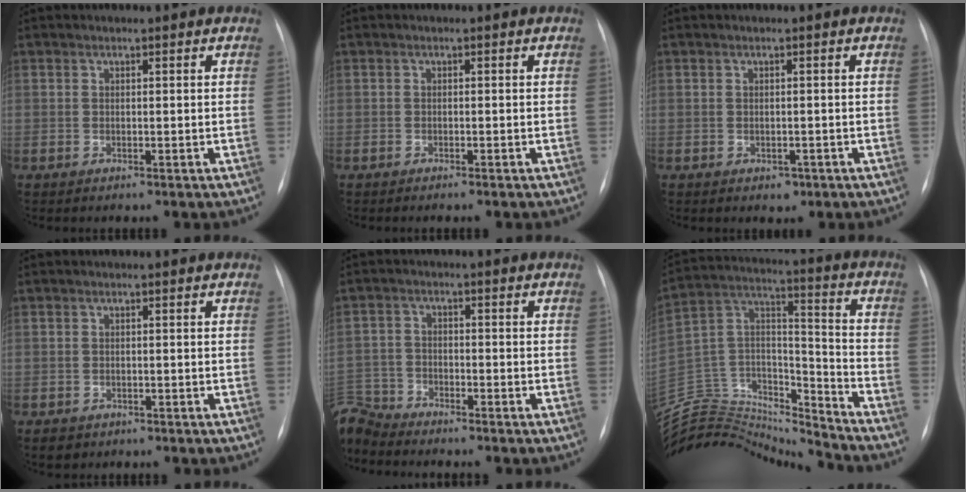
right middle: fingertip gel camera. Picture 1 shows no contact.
{"total": 1.1, "force": [-0.9, 0.0, 0.7], "torque": [-0.012, -0.002, -0.011]}
{"total": 1.5, "force": [-0.8, 1.2, 0.6], "torque": [-0.007, 0.002, -0.005]}
{"total": 2.0, "force": [-1.3, 1.4, 0.4], "torque": [-0.007, 0.001, -0.014]}
{"total": 7.1, "force": [-7.0, 1.0, 0.2], "torque": [-0.011, -0.003, -0.140]}
{"total": 23.7, "force": [-22.8, 4.0, 4.9], "torque": [-0.125, 0.039, -0.380]}